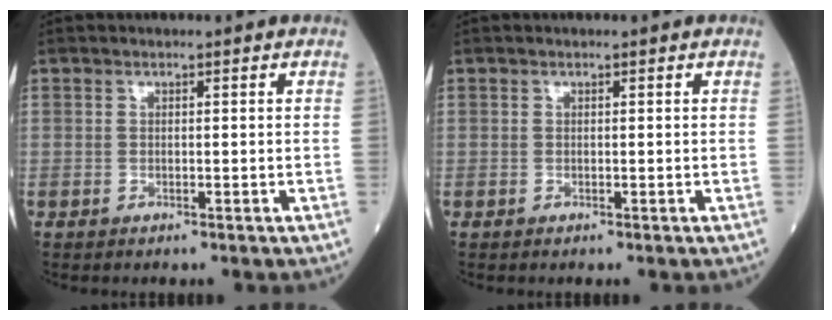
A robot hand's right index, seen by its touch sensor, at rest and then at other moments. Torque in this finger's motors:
{"motor_torque": [0.00, 0.00, 0.00, -0.01]}